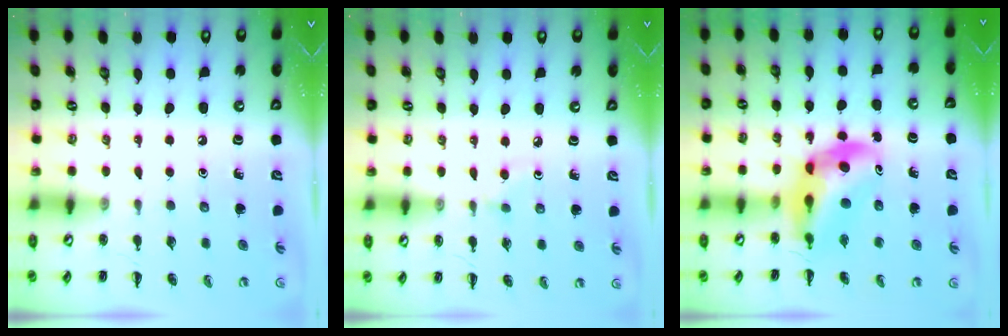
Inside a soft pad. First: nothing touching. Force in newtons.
{"total": 2.0, "press": 1.8, "slide": 0.8}
{"total": 9.0, "press": 8.6, "slide": 2.7}